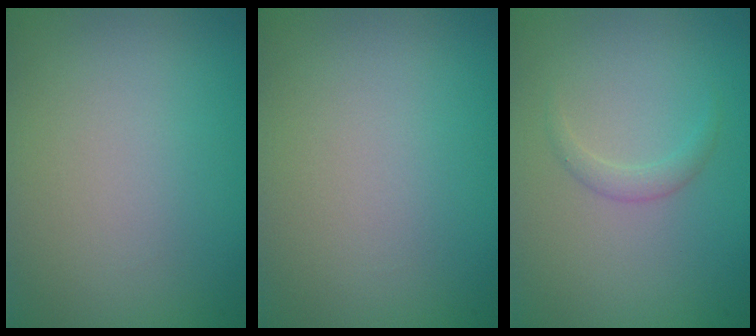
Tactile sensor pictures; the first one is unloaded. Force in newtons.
{"total": 0.0}
{"total": 1.2, "press": 1.2, "slide": 0.0}